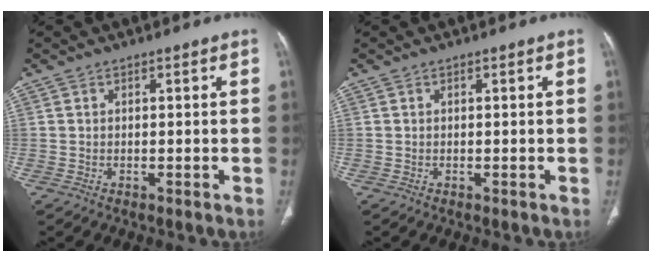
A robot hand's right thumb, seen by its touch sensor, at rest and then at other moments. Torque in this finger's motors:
{"motor_torque": [0.36, 0.41, -0.15, 0.15, 0.00]}